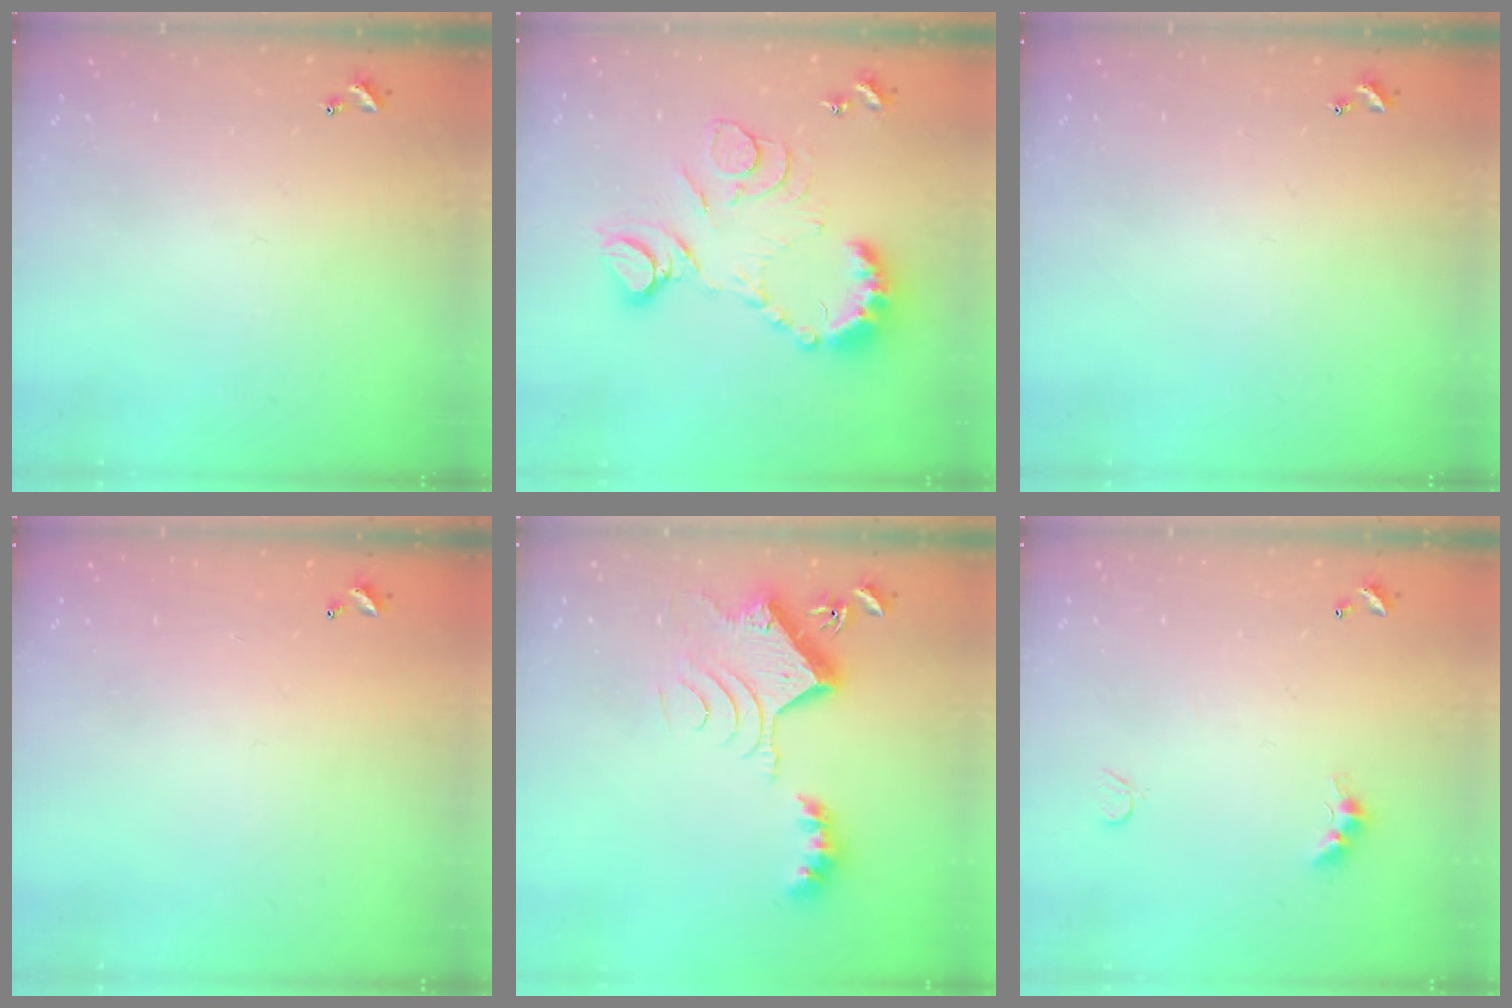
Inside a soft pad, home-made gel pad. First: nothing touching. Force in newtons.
{"total": 15.3, "press": 15.2, "slide": 1.4}
{"total": 0.0}
{"total": 2.8, "press": 2.8, "slide": 0.1}
{"total": 9.8, "press": 9.8, "slide": 0.7}
{"total": 3.8, "press": 3.8, "slide": 0.7}